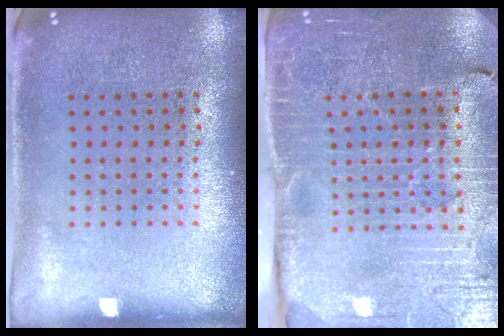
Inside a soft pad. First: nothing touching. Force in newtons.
{"total": 3.8, "press": 3.7, "slide": 0.4}